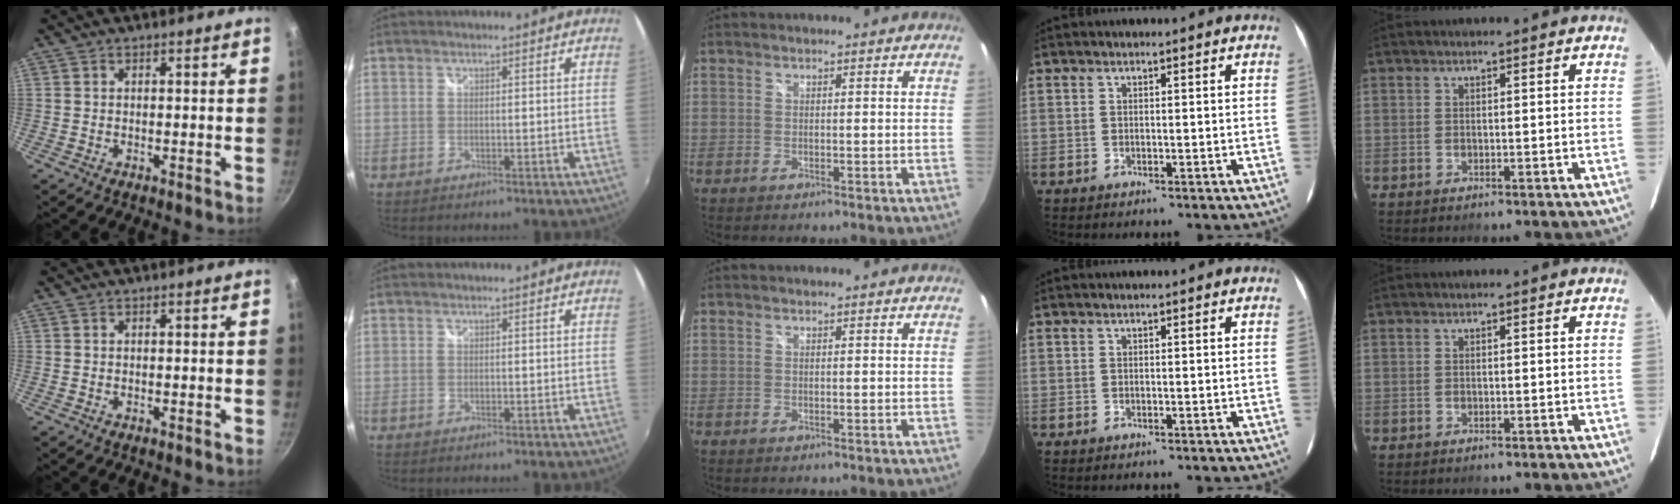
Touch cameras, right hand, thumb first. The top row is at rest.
{}